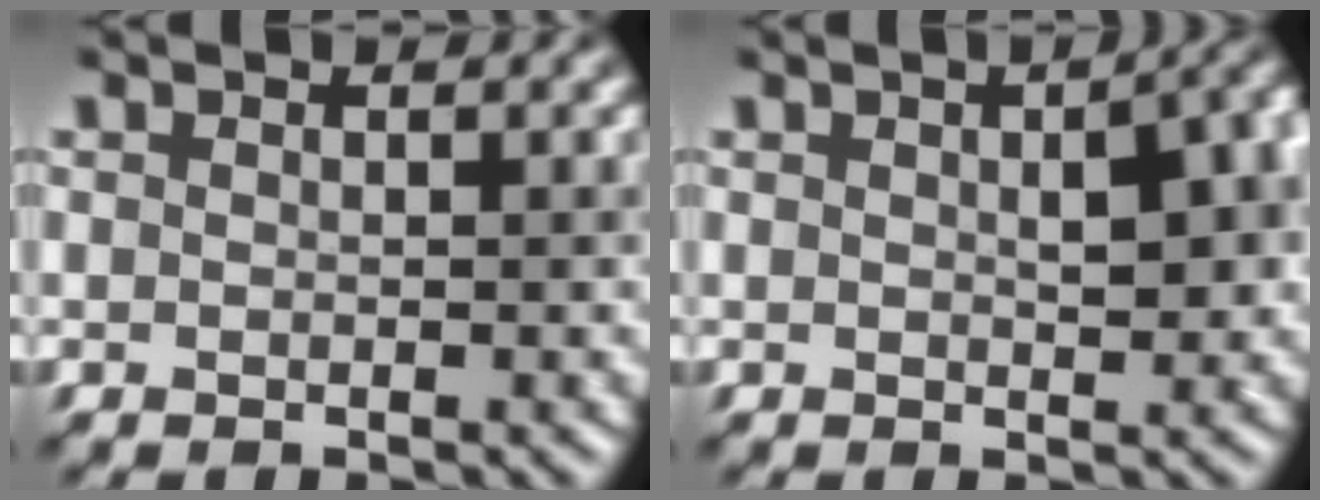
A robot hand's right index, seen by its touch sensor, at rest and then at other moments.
{"total": 5.1, "force": [1.0, 1.9, 4.7], "torque": [-0.033, 0.022, 0.016]}